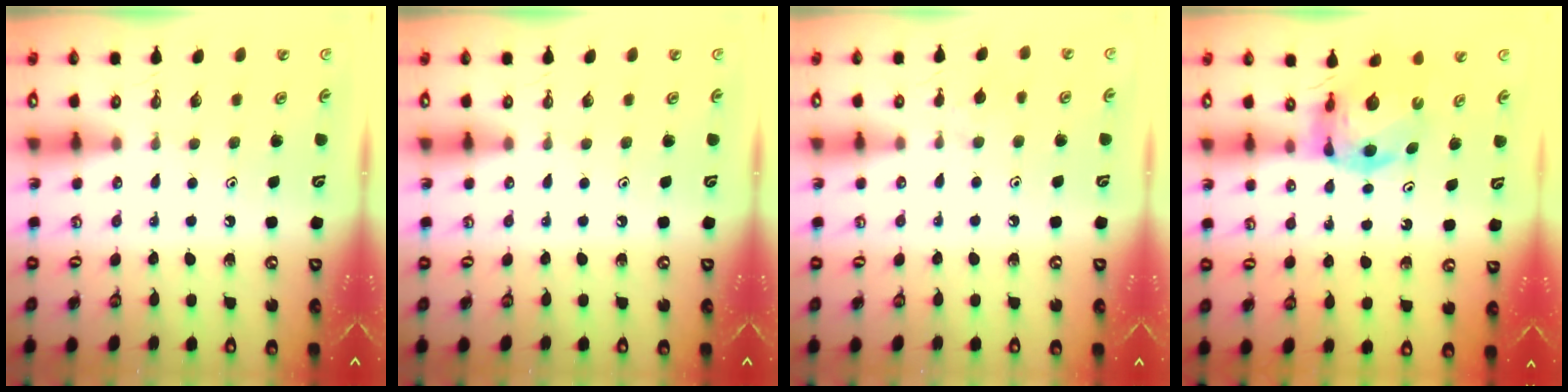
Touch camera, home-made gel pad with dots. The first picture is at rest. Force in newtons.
{"total": 0.0}
{"total": 3.8, "press": 3.7, "slide": 0.6}
{"total": 7.5, "press": 7.5, "slide": 0.9}